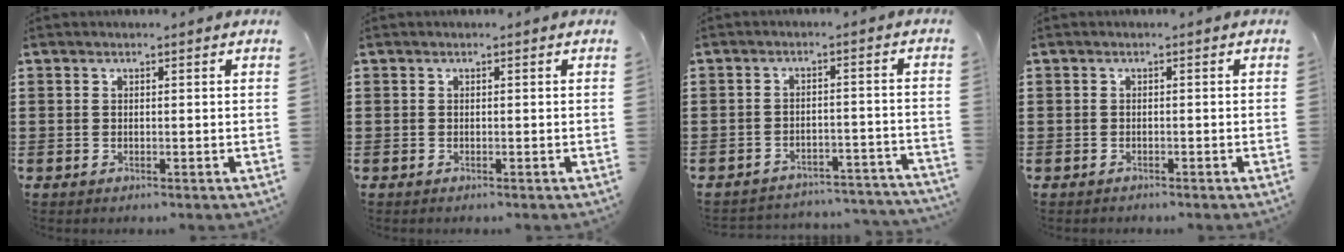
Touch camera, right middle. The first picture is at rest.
{"total": 0.0}
{"total": 3.8, "force": [-3.8, 0.4, 0.4], "torque": [-0.011, 0.004, -0.081]}
{"total": 0.9, "force": [-0.8, 0.5, -0.1], "torque": [0.002, 0.004, -0.018]}